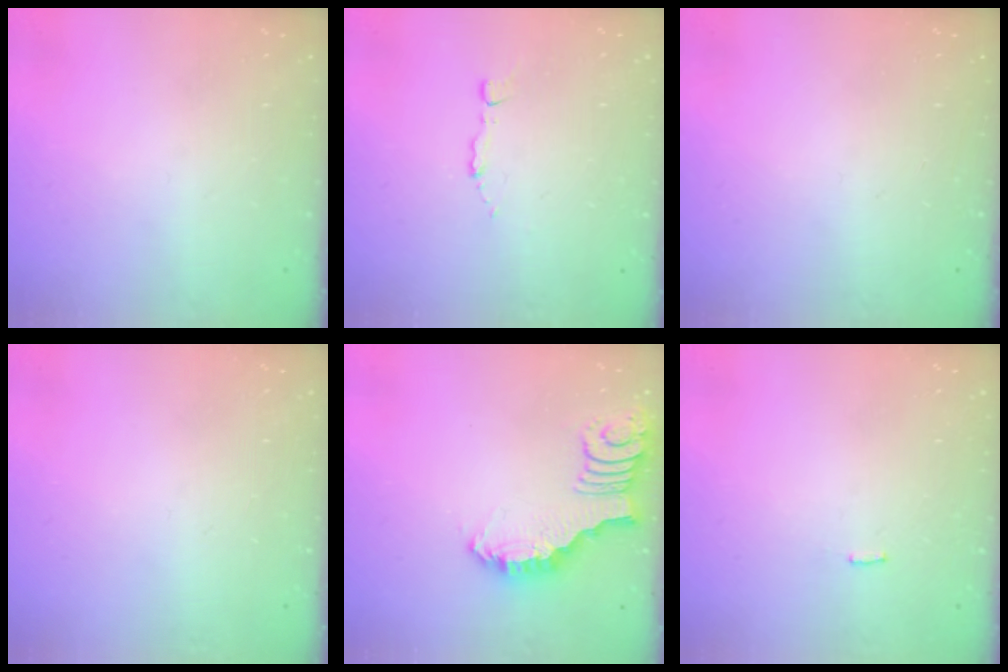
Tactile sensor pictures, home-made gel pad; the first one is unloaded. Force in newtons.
{"total": 1.8, "press": 1.8, "slide": 0.2}
{"total": 0.0}
{"total": 0.0}
{"total": 2.9, "press": 2.9, "slide": 0.1}
{"total": 2.5, "press": 2.5, "slide": 0.1}